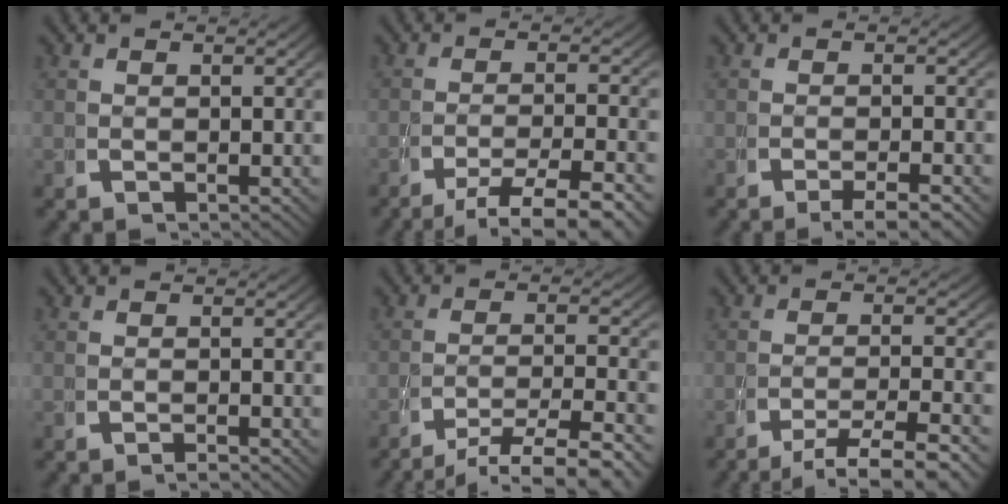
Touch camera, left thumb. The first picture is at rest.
{"total": 5.9, "force": [-3.6, 2.3, 4.1], "torque": [-0.064, -0.011, -0.048]}
{"total": 2.7, "force": [-2.0, 0.5, 1.7], "torque": [-0.030, 0.000, -0.034]}
{"total": 0.7, "force": [-0.7, 0.1, 0.3], "torque": [-0.003, 0.003, -0.016]}
{"total": 5.8, "force": [-3.5, 2.4, 3.9], "torque": [-0.060, -0.012, -0.049]}
{"total": 5.2, "force": [-3.2, 2.0, 3.6], "torque": [-0.056, -0.010, -0.044]}